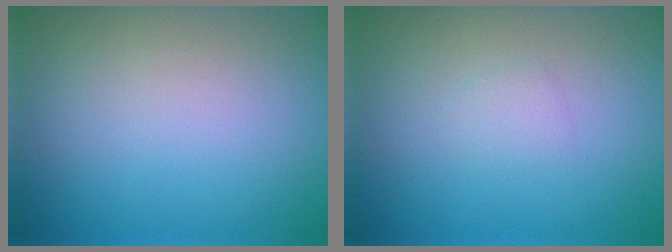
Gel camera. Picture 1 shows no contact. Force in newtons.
{"total": 0.8, "press": 0.8, "slide": 0.1}